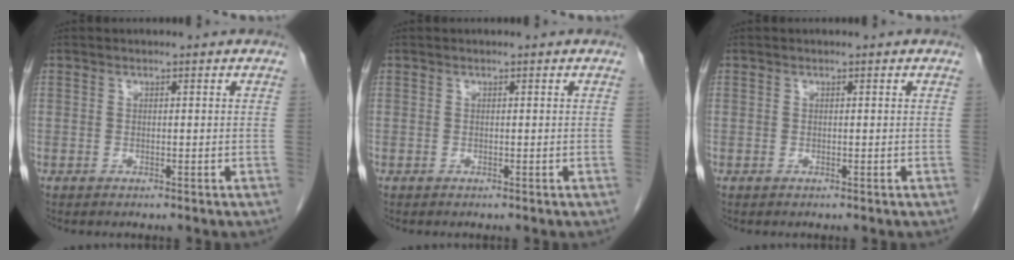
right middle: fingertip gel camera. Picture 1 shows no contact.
{"total": 0.0}
{"total": 0.0}